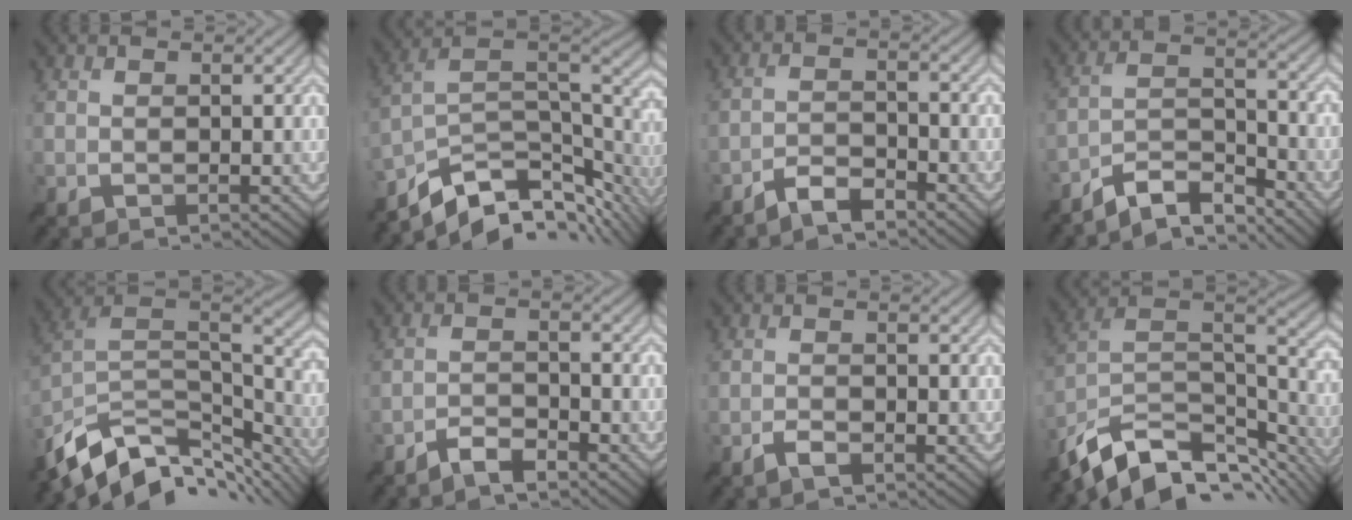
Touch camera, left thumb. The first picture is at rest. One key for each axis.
{"total": 12.3, "fx": -7.0, "fy": 5.8, "fz": 8.4, "tx": -0.188, "ty": -0.016, "tz": -0.110}
{"total": 4.1, "fx": -3.4, "fy": 0.9, "fz": 2.0, "tx": -0.044, "ty": 0.003, "tz": -0.072}
{"total": 7.7, "fx": -6.6, "fy": 1.8, "fz": 3.3, "tx": -0.064, "ty": 0.005, "tz": -0.131}
{"total": 13.5, "fx": -8.1, "fy": 6.6, "fz": 8.4, "tx": -0.211, "ty": -0.015, "tz": -0.132}
{"total": 3.5, "fx": -3.0, "fy": 0.8, "fz": 1.7, "tx": -0.036, "ty": 0.002, "tz": -0.062}
{"total": 1.6, "fx": -1.2, "fy": 0.4, "fz": 1.0, "tx": -0.023, "ty": 0.002, "tz": -0.026}
{"total": 14.0, "fx": -8.8, "fy": 6.6, "fz": 8.6, "tx": -0.213, "ty": -0.013, "tz": -0.143}